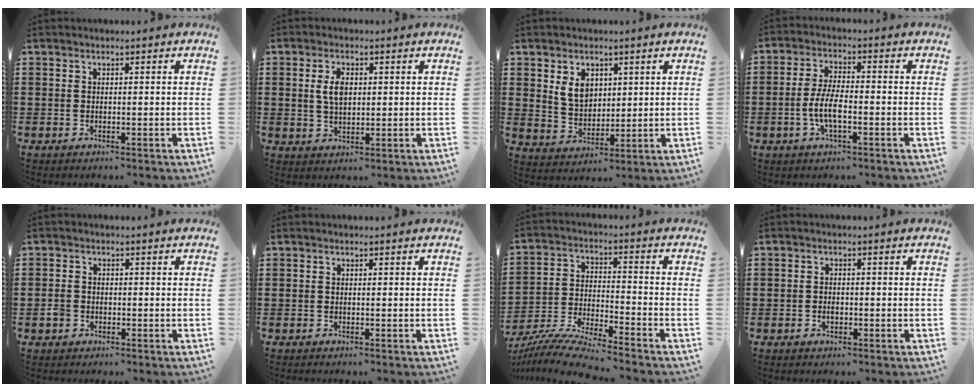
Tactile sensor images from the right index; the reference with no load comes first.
{"total": 4.2, "force": [0.8, 2.2, 3.5], "torque": [-0.073, 0.010, 0.012]}
{"total": 5.5, "force": [2.2, 4.0, 3.0], "torque": [-0.065, 0.010, 0.039]}
{"total": 5.6, "force": [-1.7, 1.7, 5.1], "torque": [-0.121, -0.008, -0.040]}
{"total": 1.9, "force": [-1.0, 1.4, 0.8], "torque": [-0.031, -0.005, -0.025]}
{"total": 0.0}
{"total": 7.9, "force": [-7.5, -0.3, 2.4], "torque": [-0.062, -0.006, -0.153]}
{"total": 1.1, "force": [-0.6, 0.8, 0.5], "torque": [-0.012, -0.002, -0.011]}